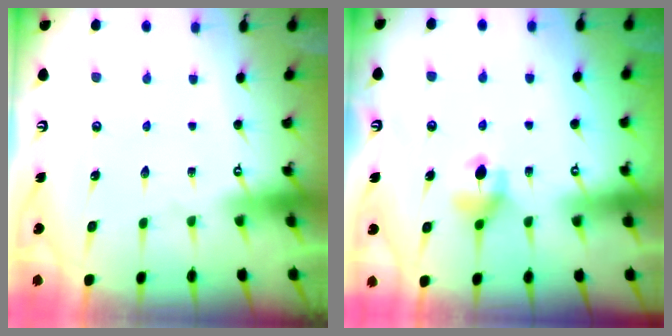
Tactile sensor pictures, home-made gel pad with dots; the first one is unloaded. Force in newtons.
{"total": 5.7, "press": 5.7, "slide": 0.8}